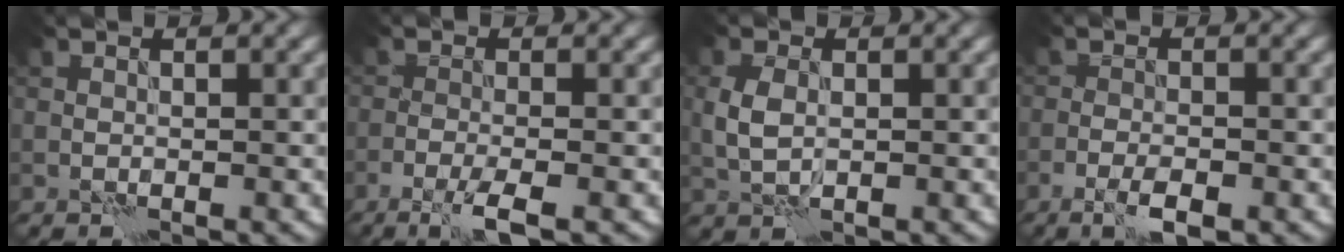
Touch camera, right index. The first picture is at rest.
{"total": 3.2, "force": [-1.8, 0.5, 2.6], "torque": [-0.048, 0.002, -0.043]}
{"total": 2.5, "force": [0.1, 1.6, 2.0], "torque": [-0.051, 0.000, 0.003]}
{"total": 3.0, "force": [-1.7, 0.9, 2.3], "torque": [-0.048, -0.001, -0.034]}